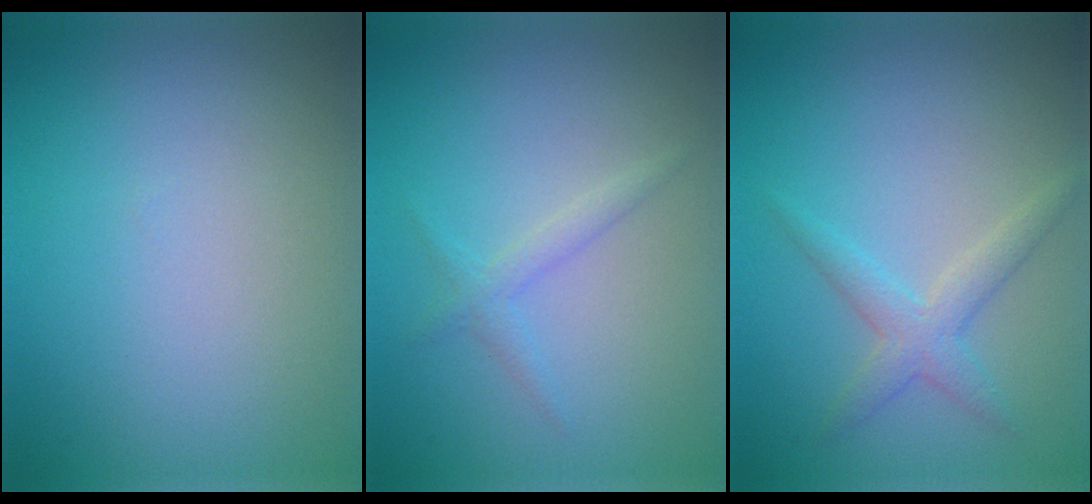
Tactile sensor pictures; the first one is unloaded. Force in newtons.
{"total": 1.4, "press": 1.4, "slide": 0.1}
{"total": 2.4, "press": 2.4, "slide": 0.0}